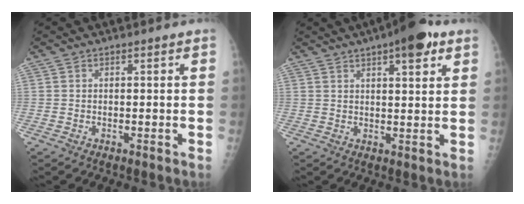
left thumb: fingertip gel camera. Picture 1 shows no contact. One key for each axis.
{"total": 9.3, "fx": 5.3, "fy": 2.8, "fz": 7.1, "tx": -0.084, "ty": -0.014, "tz": 0.069}